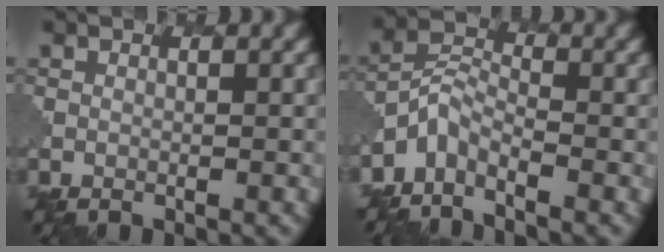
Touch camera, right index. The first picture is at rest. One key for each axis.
{"total": 2.8, "fx": -2.4, "fy": 1.2, "fz": 0.8, "tx": -0.017, "ty": 0.001, "tz": -0.062}